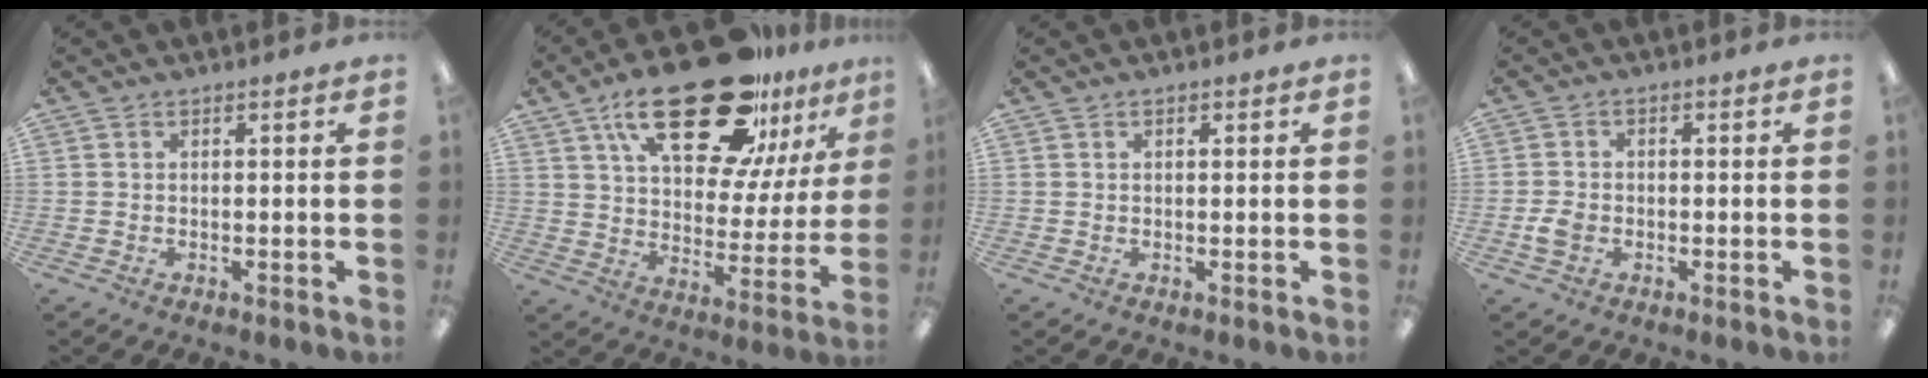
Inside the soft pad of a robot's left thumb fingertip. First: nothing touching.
{"total": 27.1, "force": [17.7, 11.1, 17.3], "torque": [-0.267, -0.098, 0.296]}
{"total": 0.7, "force": [0.3, 0.3, 0.4], "torque": [-0.009, 0.002, 0.006]}
{"total": 3.1, "force": [-1.2, 2.3, 1.7], "torque": [-0.036, 0.005, -0.022]}